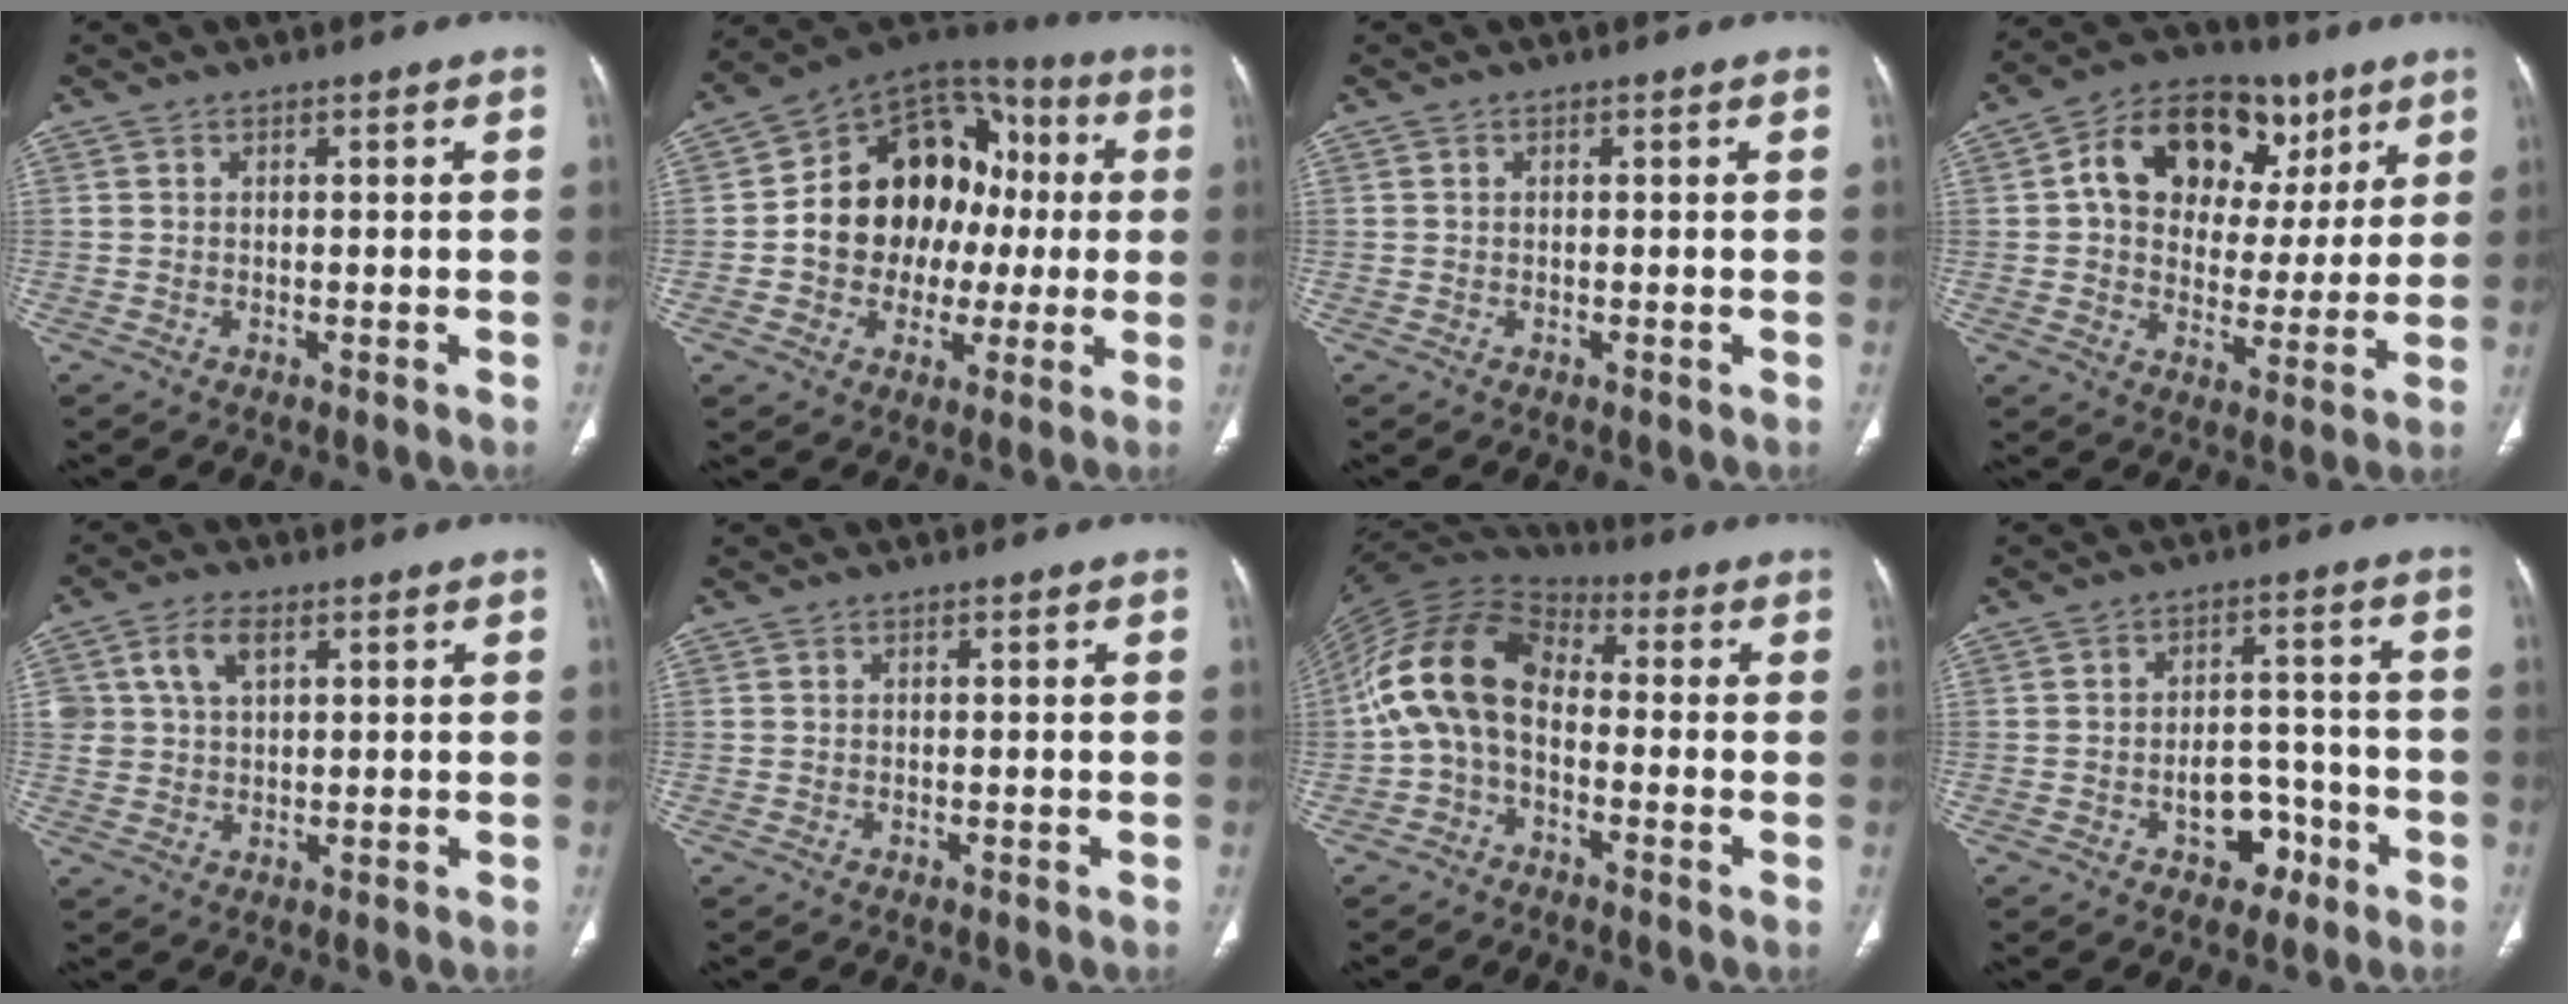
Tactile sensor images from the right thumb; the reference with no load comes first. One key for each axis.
{"total": 21.0, "fx": 0.4, "fy": 15.9, "fz": 13.6, "tx": -0.156, "ty": 0.047, "tz": 0.009}
{"total": 0.0}
{"total": 19.3, "fx": 7.2, "fy": 13.6, "fz": 11.6, "tx": -0.134, "ty": 0.014, "tz": 0.113}
{"total": 5.9, "fx": 2.4, "fy": 3.7, "fz": 4.0, "tx": -0.068, "ty": -0.001, "tz": 0.049}
{"total": 0.0}
{"total": 14.3, "fx": -1.1, "fy": 9.1, "fz": 11.0, "tx": -0.206, "ty": 0.044, "tz": -0.037}
{"total": 7.1, "fx": -3.4, "fy": 4.9, "fz": 4.0, "tx": -0.029, "ty": 0.041, "tz": -0.045}